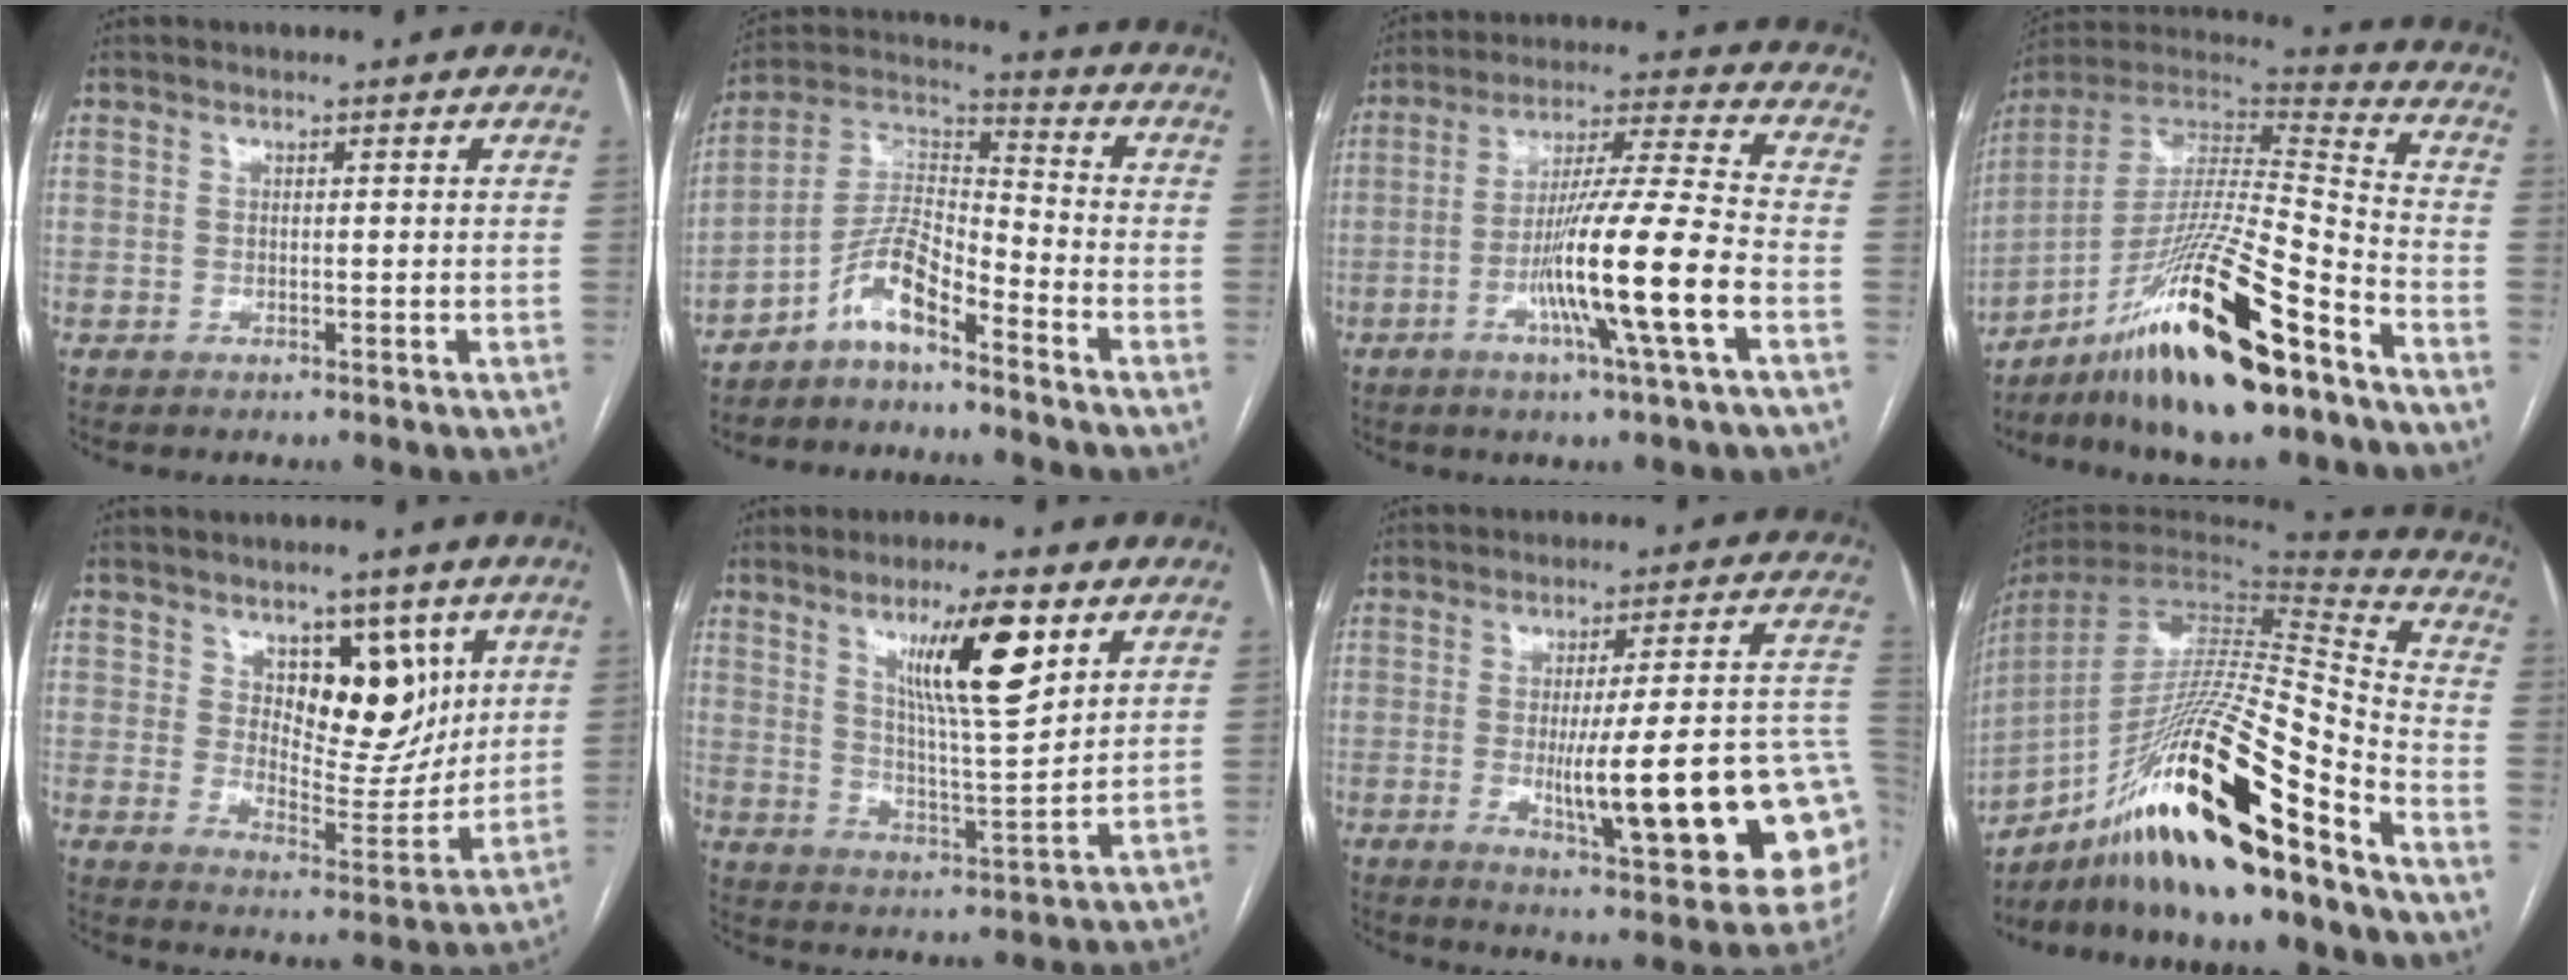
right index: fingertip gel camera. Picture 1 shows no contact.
{"total": 8.5, "force": [-5.9, 1.9, 5.9], "torque": [-0.126, 0.022, -0.118]}
{"total": 14.6, "force": [-4.8, -1.1, 13.8], "torque": [-0.248, -0.008, -0.090]}
{"total": 21.5, "force": [-13.6, 2.1, 16.6], "torque": [-0.311, -0.015, -0.241]}
{"total": 10.9, "force": [5.1, 5.3, 8.1], "torque": [-0.113, -0.004, 0.092]}
{"total": 12.3, "force": [6.2, 1.5, 10.5], "torque": [-0.181, -0.006, 0.107]}
{"total": 22.1, "force": [-4.4, 2.8, 21.5], "torque": [-0.215, 0.003, -0.050]}
{"total": 26.5, "force": [-17.0, 2.1, 20.2], "torque": [-0.364, -0.017, -0.300]}